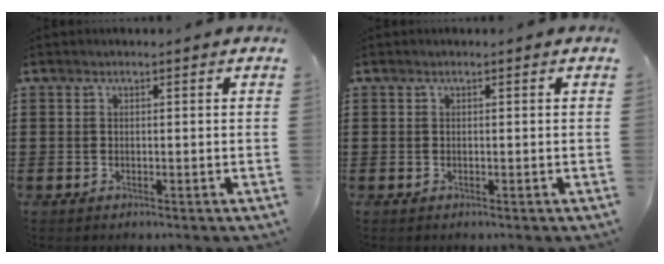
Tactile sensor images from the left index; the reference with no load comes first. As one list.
[{"total": 0.0}]